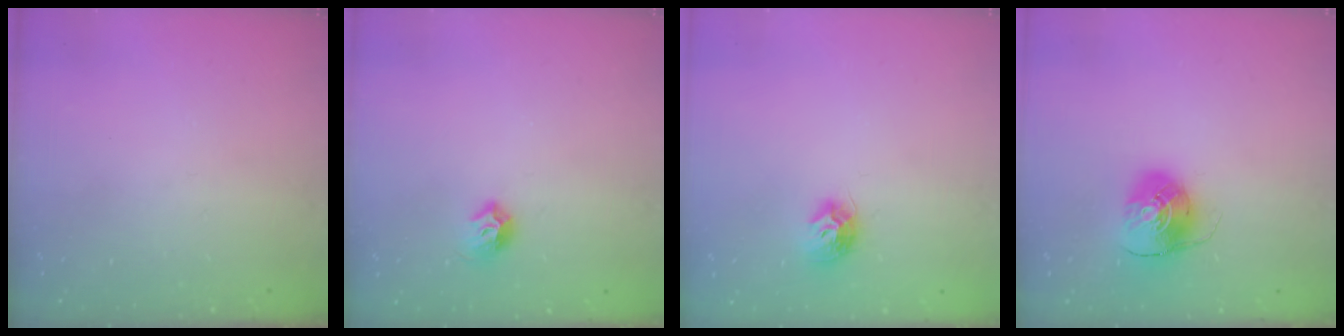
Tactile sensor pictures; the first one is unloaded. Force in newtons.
{"total": 7.0, "press": 6.9, "slide": 1.3}
{"total": 8.6, "press": 8.5, "slide": 0.1}
{"total": 10.3, "press": 10.3, "slide": 0.4}